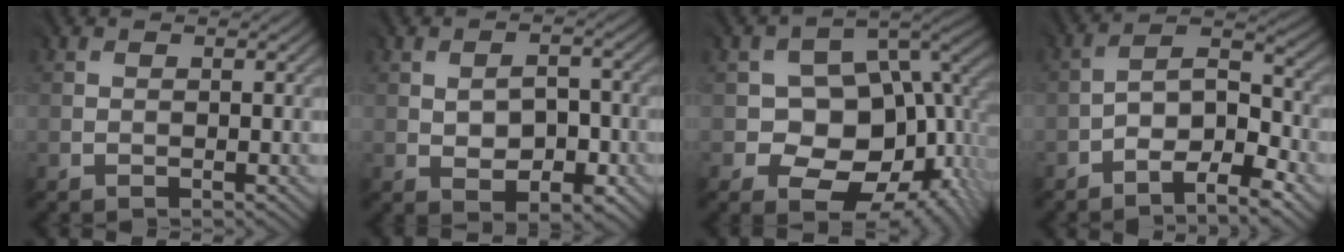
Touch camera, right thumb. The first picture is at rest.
{"total": 5.4, "force": [-1.2, 3.5, 4.0], "torque": [-0.066, -0.010, -0.013]}
{"total": 12.7, "force": [-1.6, 8.9, 9.0], "torque": [-0.136, -0.015, -0.025]}
{"total": 9.1, "force": [-5.8, 3.3, 6.2], "torque": [-0.099, 0.001, -0.104]}